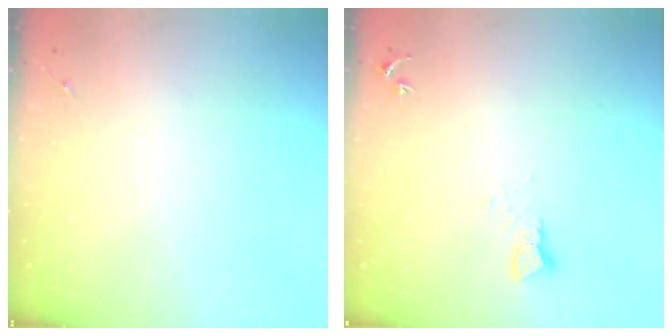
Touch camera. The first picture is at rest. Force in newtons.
{"total": 2.4, "press": 2.4, "slide": 0.2}